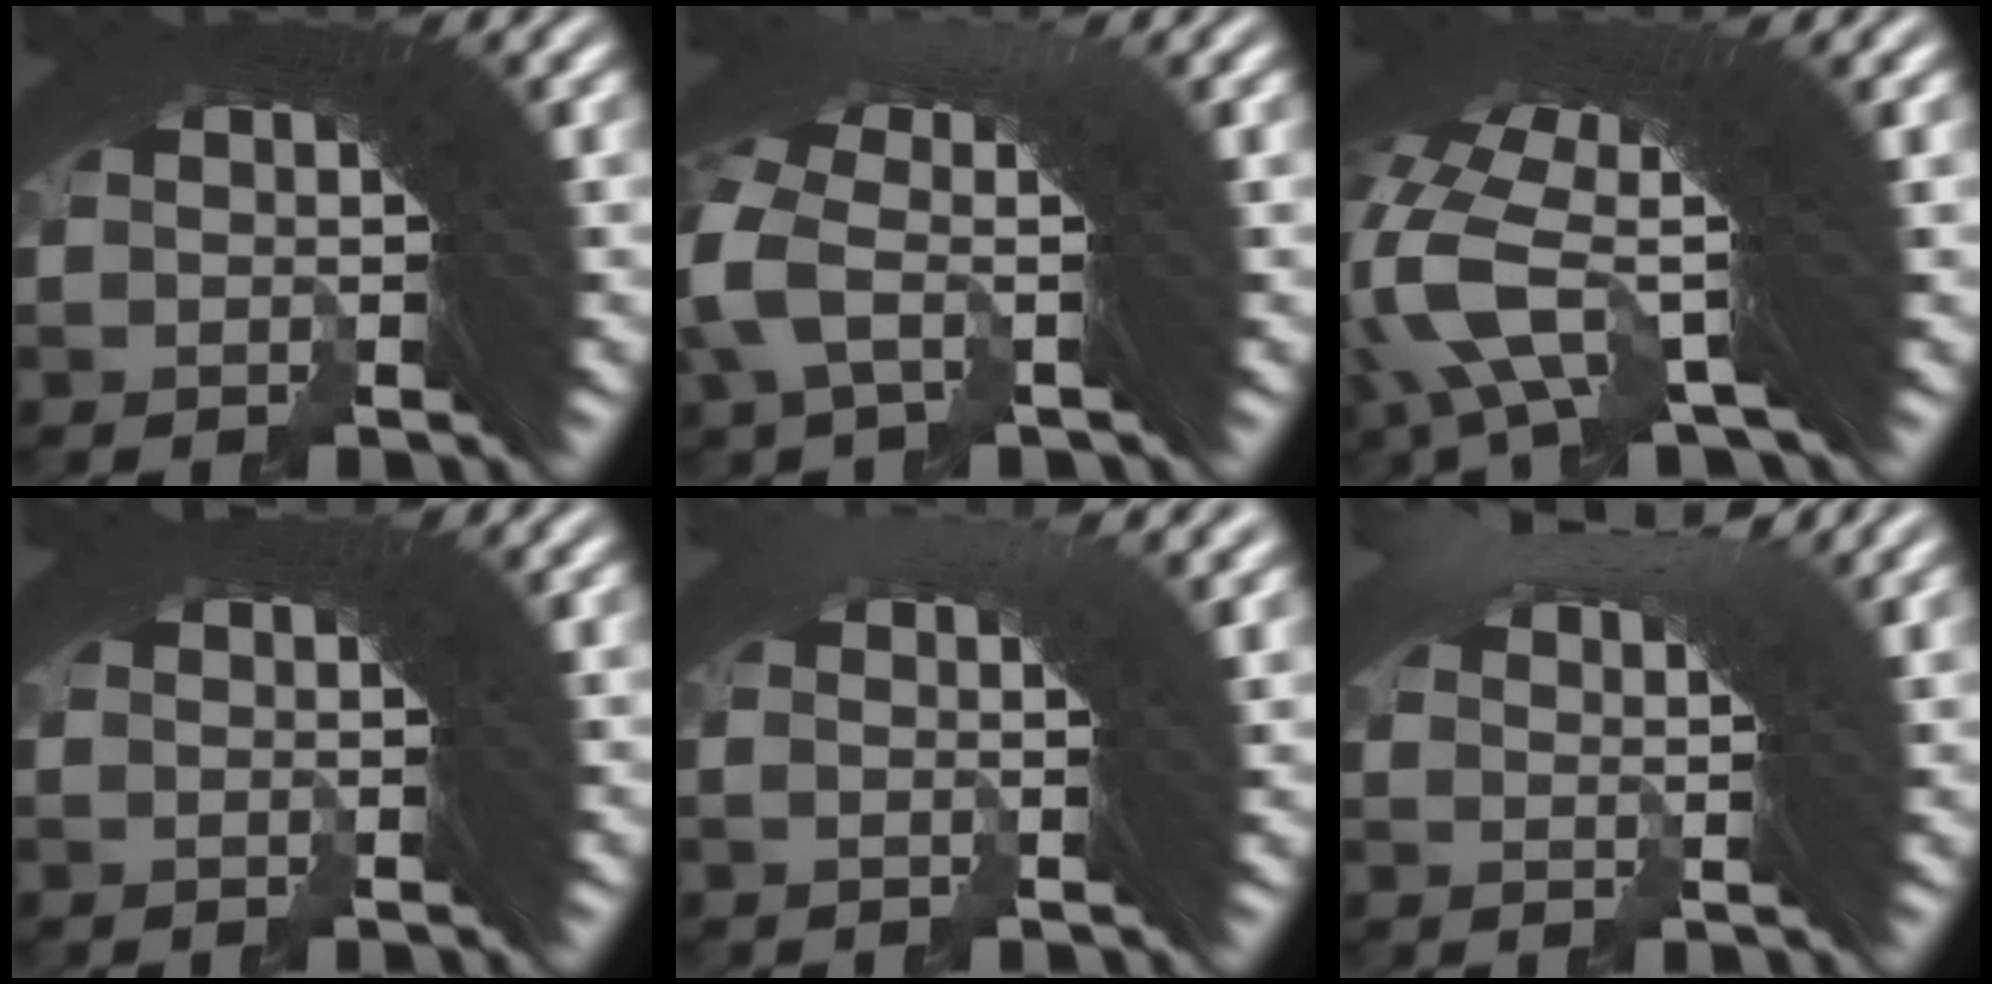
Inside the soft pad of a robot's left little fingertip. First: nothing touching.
{"total": 3.5, "force": [0.0, 1.7, 3.1], "torque": [-0.069, 0.006, -0.009]}
{"total": 9.0, "force": [0.5, 3.9, 8.1], "torque": [-0.153, -0.006, 0.007]}
{"total": 1.0, "force": [0.8, -0.4, 0.5], "torque": [-0.006, 0.005, 0.012]}
{"total": 3.6, "force": [1.6, 0.5, 3.2], "torque": [-0.015, 0.032, 0.006]}
{"total": 4.1, "force": [3.5, -0.9, 1.9], "torque": [-0.016, 0.019, 0.052]}